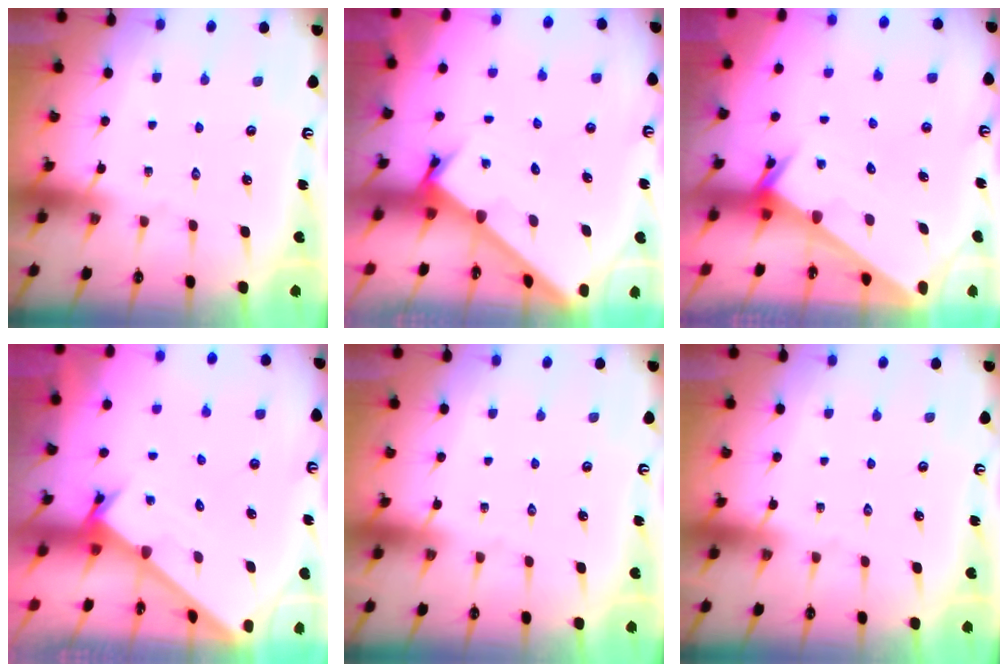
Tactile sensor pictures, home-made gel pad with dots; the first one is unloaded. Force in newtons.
{"total": 2.0, "press": 2.0, "slide": 0.2}
{"total": 1.8, "press": 1.8, "slide": 0.1}
{"total": 1.6, "press": 1.6, "slide": 0.1}
{"total": 0.0}
{"total": 0.0}